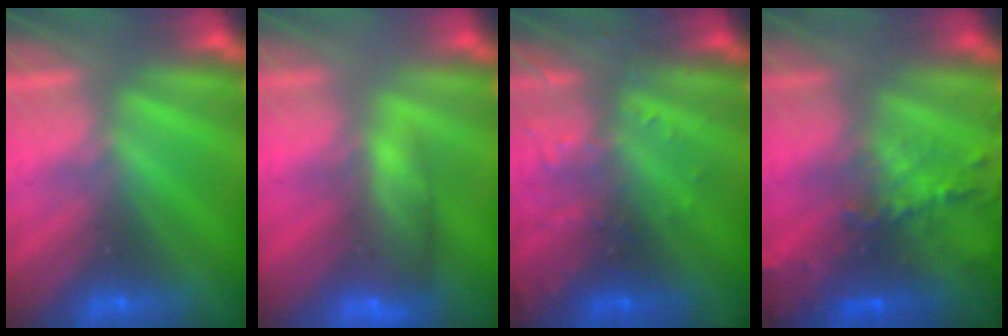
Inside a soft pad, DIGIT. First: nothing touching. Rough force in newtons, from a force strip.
{"total": 7.7}
{"total": 2.9}
{"total": 8.2}